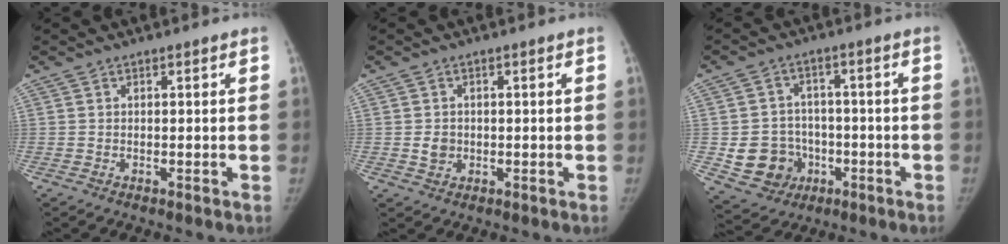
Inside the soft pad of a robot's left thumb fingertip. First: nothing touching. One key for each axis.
{"total": 2.7, "fx": -0.3, "fy": 2.4, "fz": 1.2, "tx": -0.010, "ty": 0.003, "tz": -0.003}
{"total": 10.2, "fx": -2.7, "fy": 9.2, "fz": 3.3, "tx": -0.034, "ty": 0.020, "tz": -0.030}